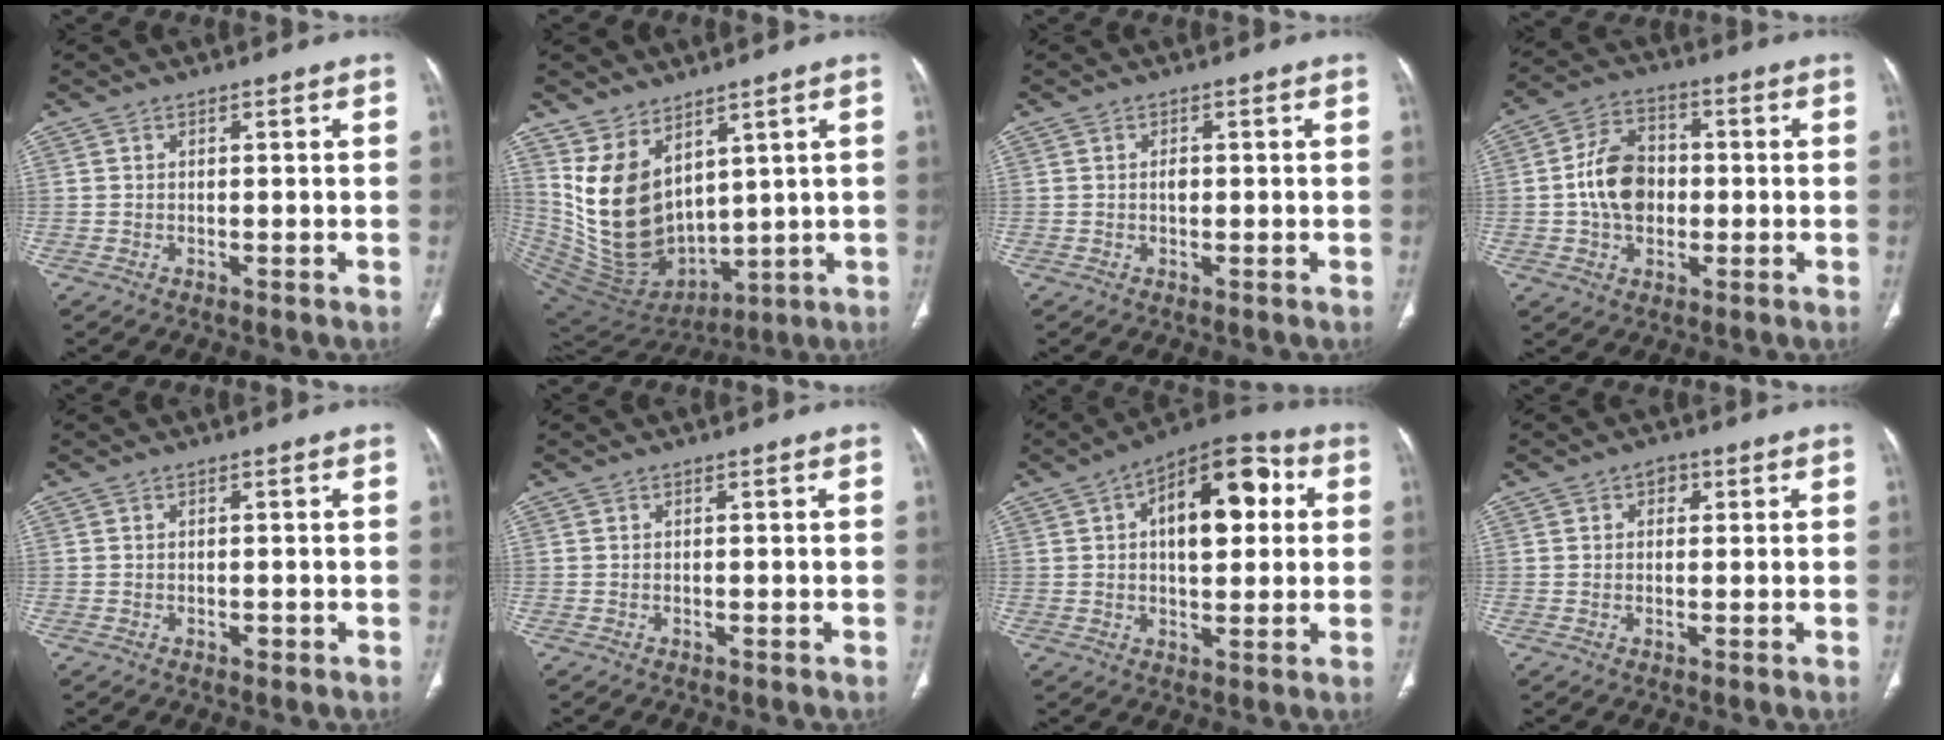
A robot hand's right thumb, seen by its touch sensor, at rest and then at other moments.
{"total": 16.1, "force": [5.8, 10.3, 11.0], "torque": [-0.166, -0.048, 0.148]}
{"total": 1.2, "force": [0.0, 0.8, 1.0], "torque": [-0.016, 0.001, -0.001]}
{"total": 10.8, "force": [-0.5, 7.9, 7.3], "torque": [-0.108, 0.020, -0.015]}
{"total": 0.5, "force": [-0.2, 0.4, 0.3], "torque": [-0.003, 0.000, -0.004]}
{"total": 0.0}
{"total": 16.4, "force": [3.7, 8.5, 13.5], "torque": [-0.161, 0.023, 0.048]}
{"total": 2.3, "force": [0.9, 1.8, 1.1], "torque": [0.005, 0.002, 0.007]}